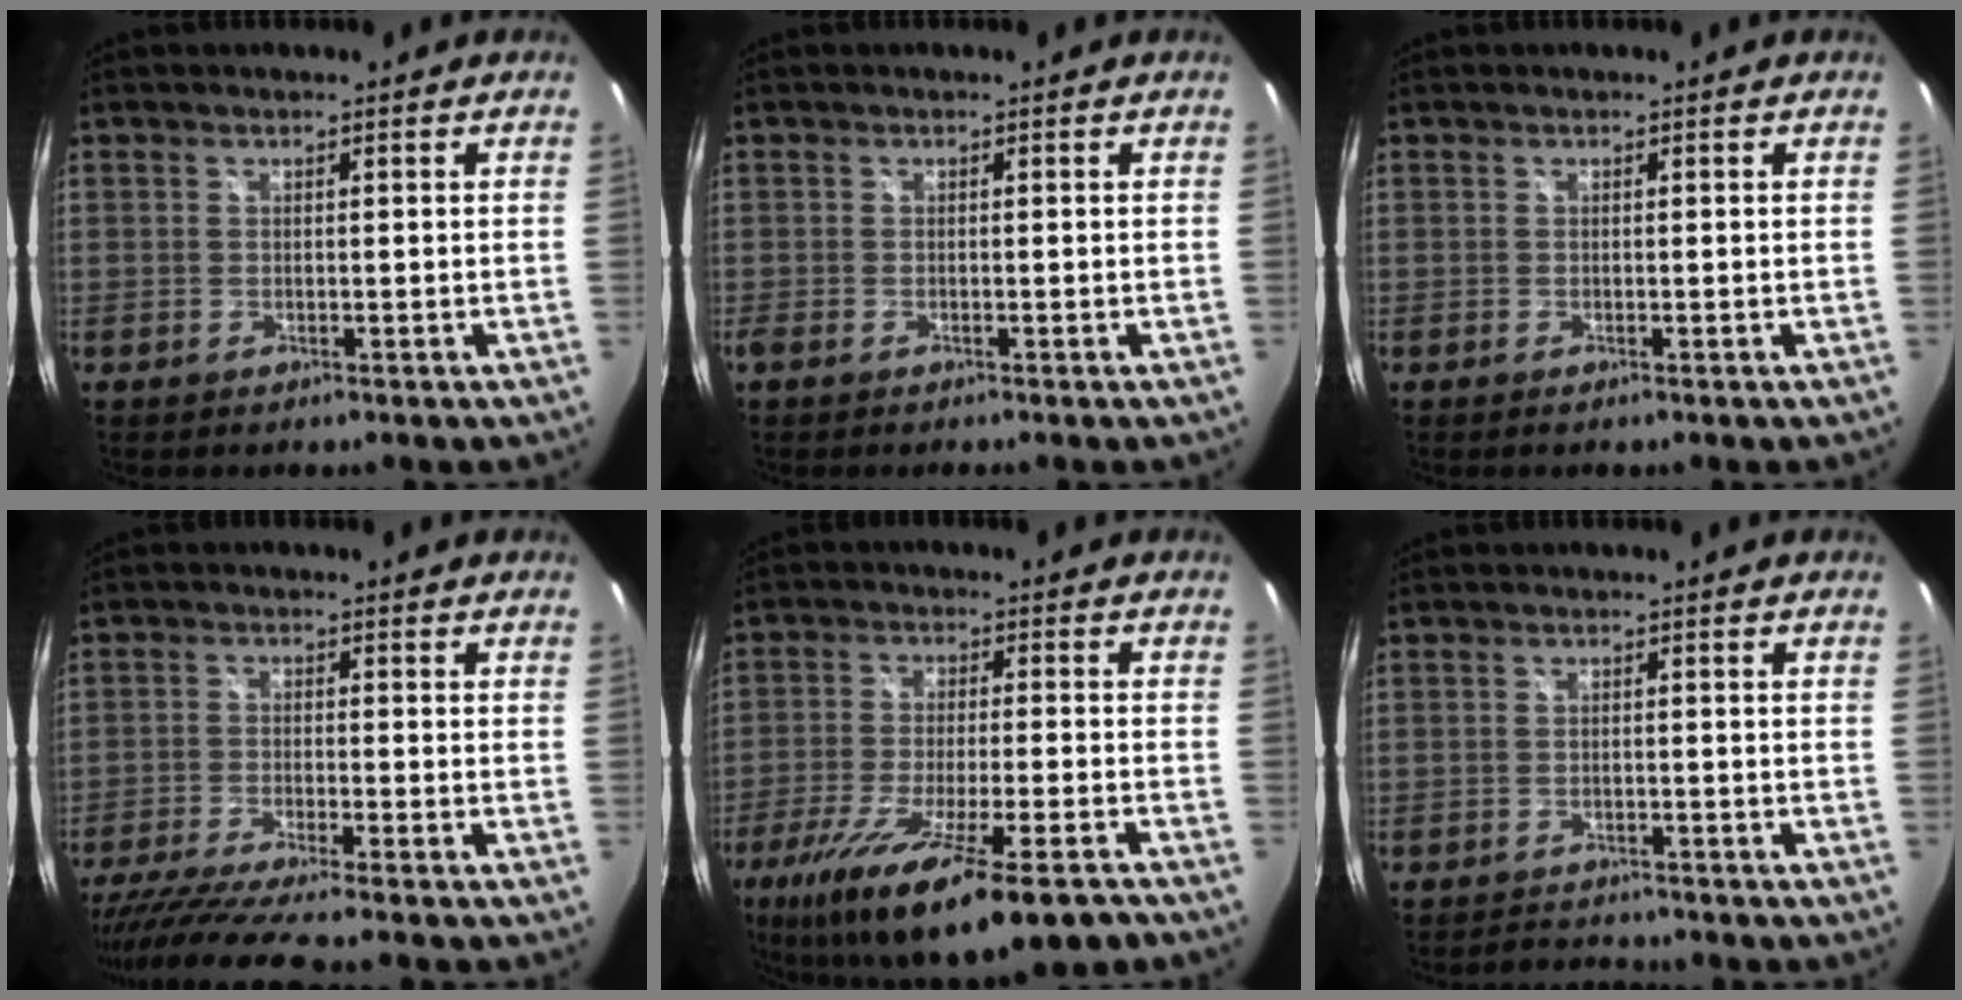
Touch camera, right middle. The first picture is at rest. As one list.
[{"total": 0.9, "force": [-0.7, -0.1, 0.5], "torque": [-0.011, -0.002, -0.015]}, {"total": 0.0}, {"total": 11.9, "force": [-10.1, -0.6, 6.2], "torque": [-0.133, -0.041, -0.172]}, {"total": 19.9, "force": [-13.1, 3.7, 14.6], "torque": [-0.267, -0.068, -0.216]}, {"total": 3.5, "force": [-3.4, 0.9, 0.3], "torque": [-0.014, 0.000, -0.054]}]